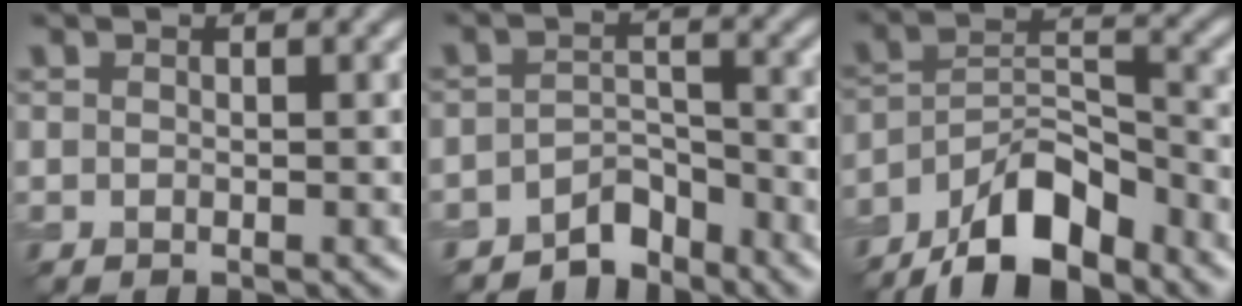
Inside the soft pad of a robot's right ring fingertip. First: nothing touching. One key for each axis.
{"total": 3.6, "fx": -3.1, "fy": 1.5, "fz": 1.0, "tx": -0.007, "ty": 0.009, "tz": -0.061}
{"total": 9.1, "fx": -6.6, "fy": 3.3, "fz": 5.2, "tx": -0.079, "ty": 0.009, "tz": -0.127}